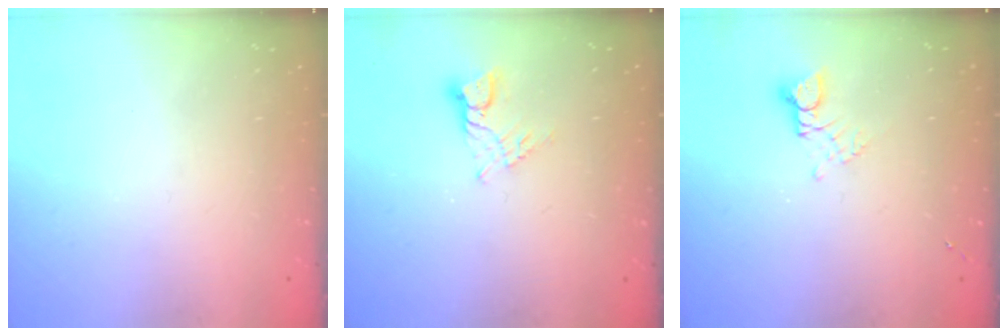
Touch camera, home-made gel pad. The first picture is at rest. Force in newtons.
{"total": 4.8, "press": 4.8, "slide": 0.2}
{"total": 2.8, "press": 2.8, "slide": 0.3}